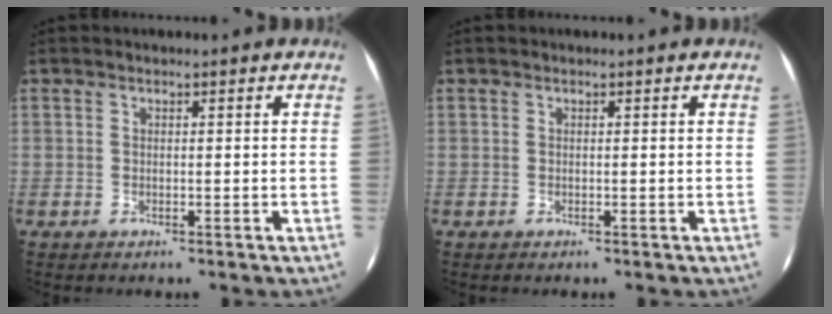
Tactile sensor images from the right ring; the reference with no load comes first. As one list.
[{"total": 0.0}]